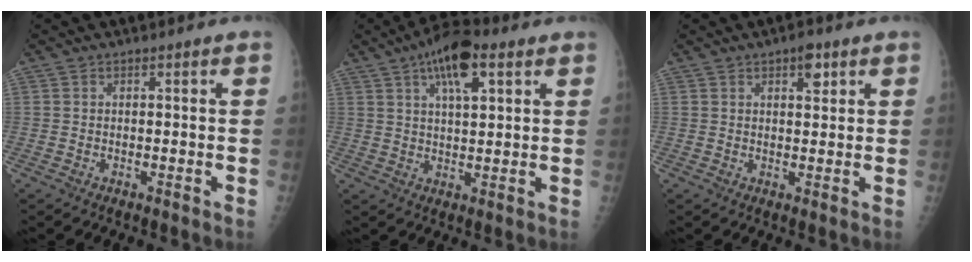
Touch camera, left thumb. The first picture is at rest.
{"total": 10.5, "force": [5.3, 4.0, 8.1], "torque": [-0.123, -0.005, 0.085]}
{"total": 3.5, "force": [2.0, 1.6, 2.4], "torque": [-0.021, -0.008, 0.027]}